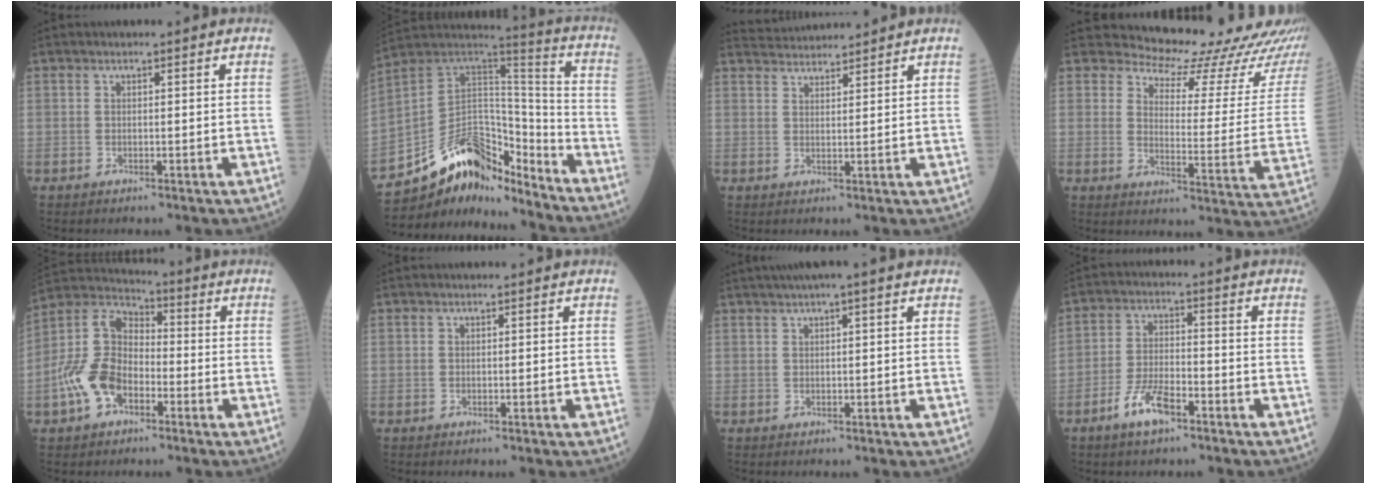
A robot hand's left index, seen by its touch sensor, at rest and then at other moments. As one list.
[{"total": 16.1, "force": [-13.5, 6.2, 6.1], "torque": [-0.103, 0.060, -0.240]}, {"total": 4.6, "force": [4.6, -0.2, 0.1], "torque": [-0.013, 0.030, 0.083]}, {"total": 17.3, "force": [16.9, 2.7, 2.4], "torque": [-0.016, -0.111, 0.170]}, {"total": 10.8, "force": [-4.0, 6.6, 7.6], "torque": [-0.185, 0.016, -0.082]}, {"total": 0.0}, {"total": 4.1, "force": [2.7, -0.3, 3.0], "torque": [-0.049, 0.022, 0.044]}, {"total": 6.3, "force": [-4.1, 2.0, 4.3], "torque": [-0.094, -0.004, -0.080]}]